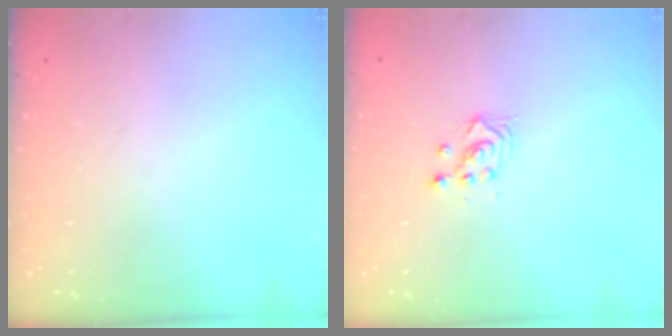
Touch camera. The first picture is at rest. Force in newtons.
{"total": 2.3, "press": 2.3, "slide": 0.2}